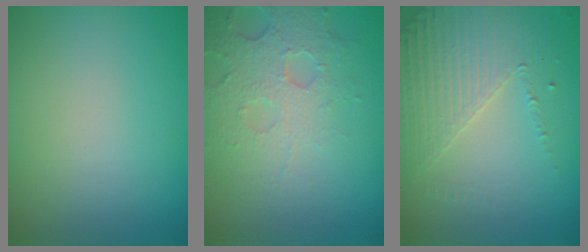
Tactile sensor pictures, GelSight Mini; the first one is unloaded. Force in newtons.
{"total": 4.9, "press": 3.4, "slide": 3.5}
{"total": 4.2, "press": 3.1, "slide": 2.9}